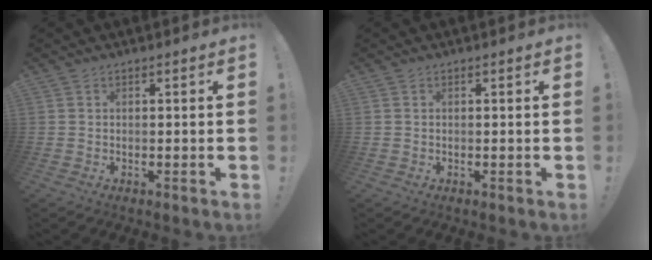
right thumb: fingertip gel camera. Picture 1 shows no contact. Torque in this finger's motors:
{"motor_torque": [0.12, 0.08, 0.16, -0.01, 0.00]}